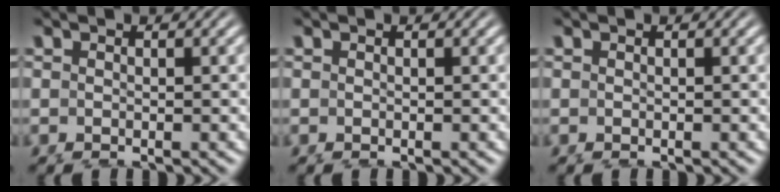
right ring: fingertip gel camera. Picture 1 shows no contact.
{"total": 0.0}
{"total": 0.0}